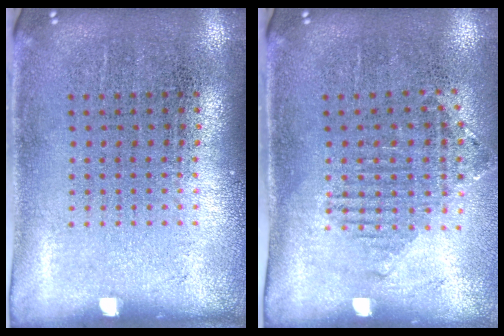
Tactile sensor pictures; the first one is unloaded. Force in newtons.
{"total": 1.1, "press": 0.9, "slide": 0.5}